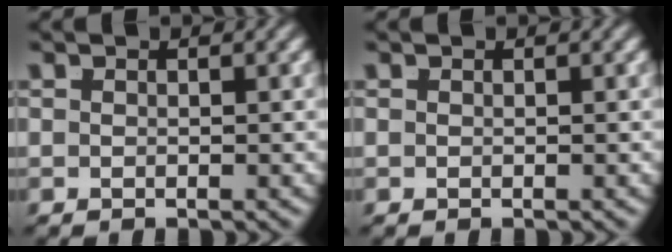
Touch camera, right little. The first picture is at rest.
{"total": 0.0}